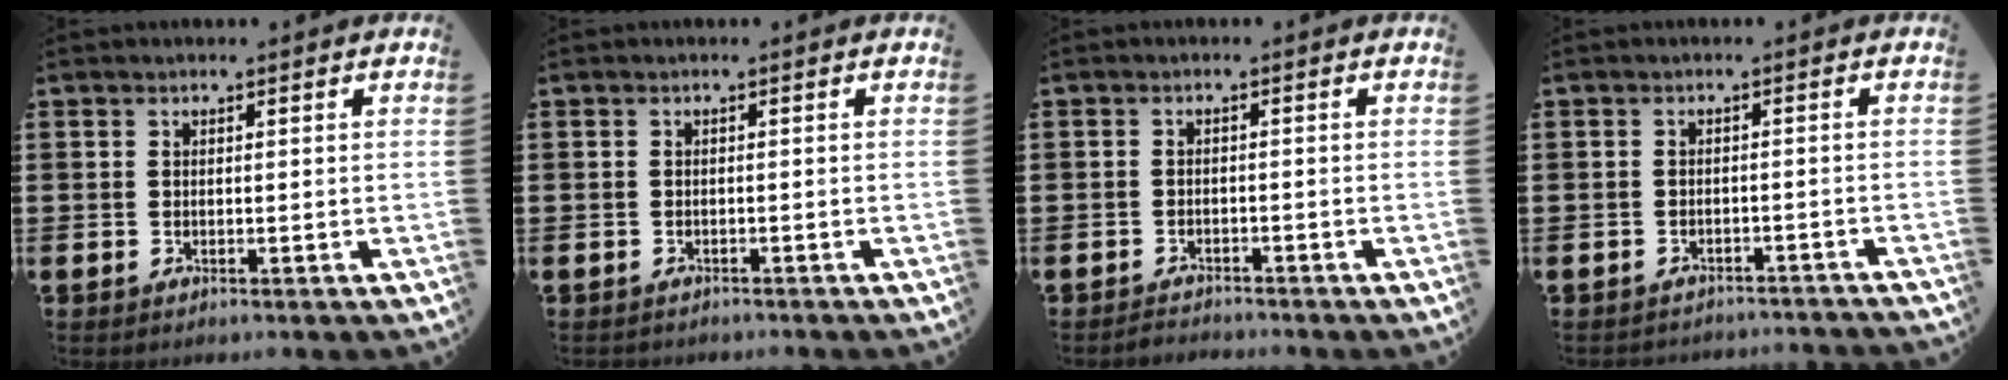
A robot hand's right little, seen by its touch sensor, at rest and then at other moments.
{"total": 0.6, "force": [-0.6, 0.1, -0.1], "torque": [-0.001, -0.001, -0.012]}
{"total": 1.3, "force": [-1.3, 0.0, -0.1], "torque": [-0.002, 0.003, -0.029]}
{"total": 1.5, "force": [-1.5, -0.1, -0.1], "torque": [-0.003, 0.004, -0.032]}